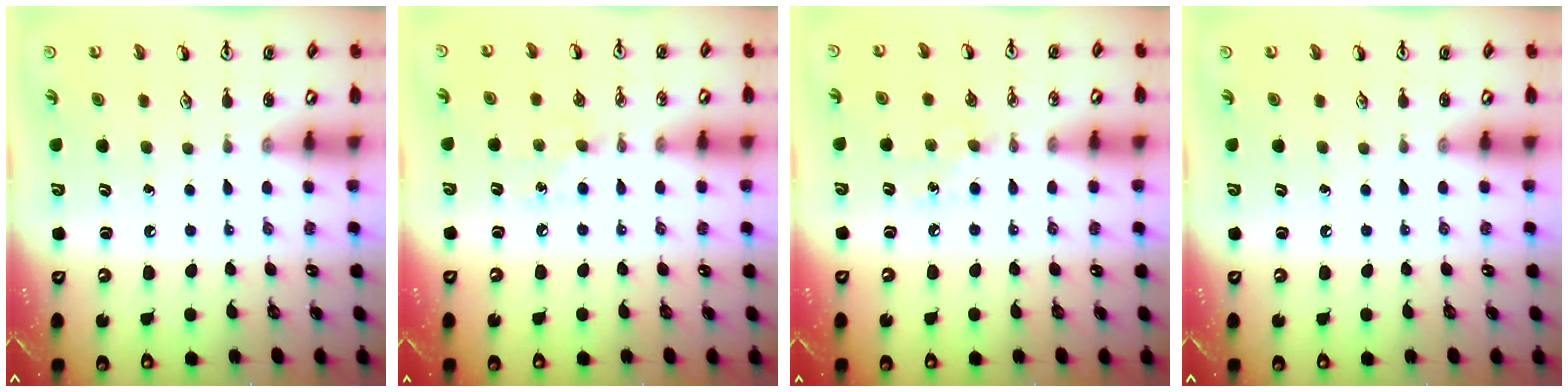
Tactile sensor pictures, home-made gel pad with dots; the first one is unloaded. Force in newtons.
{"total": 4.3, "press": 4.3, "slide": 0.6}
{"total": 4.3, "press": 4.3, "slide": 0.6}
{"total": 0.0}